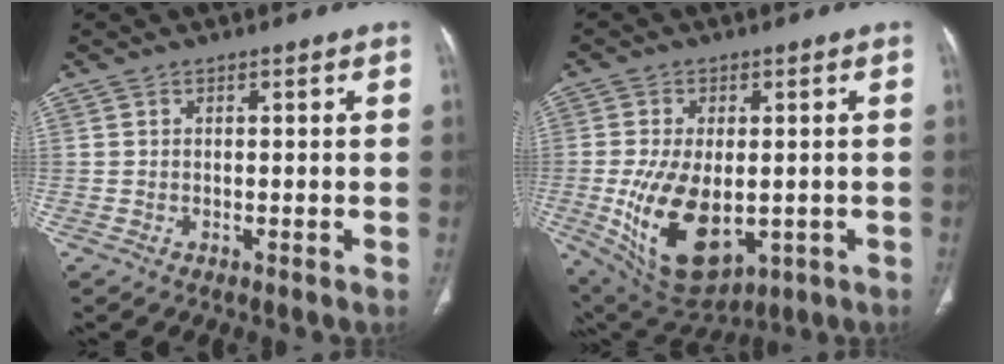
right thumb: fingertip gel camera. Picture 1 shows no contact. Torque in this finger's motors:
{"motor_torque": [0.36, 0.67, 1.43, -0.08, 0.15]}